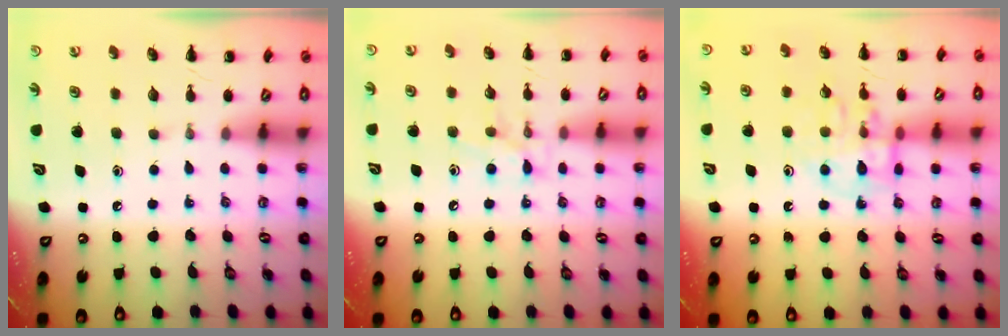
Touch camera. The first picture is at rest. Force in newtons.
{"total": 8.3, "press": 8.1, "slide": 1.3}
{"total": 12.0, "press": 12.0, "slide": 1.1}